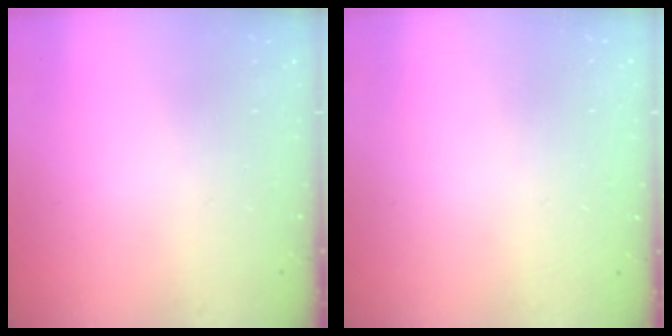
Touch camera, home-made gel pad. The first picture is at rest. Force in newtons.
{"total": 0.0}